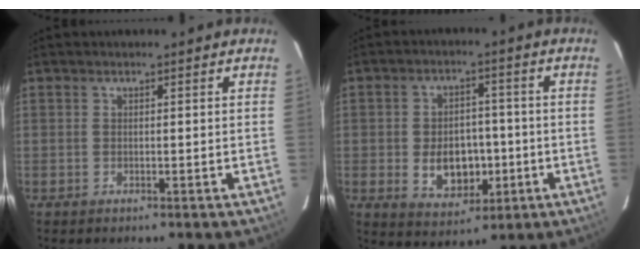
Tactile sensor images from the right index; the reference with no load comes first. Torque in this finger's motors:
{"motor_torque": [0.32, 0.00, 0.20, 0.08]}